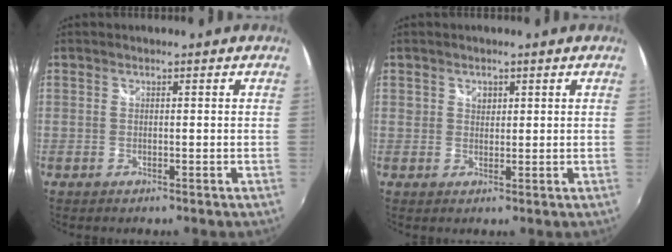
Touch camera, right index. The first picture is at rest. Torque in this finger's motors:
{"motor_torque": [-0.01, 0.02, 0.01, 0.02]}